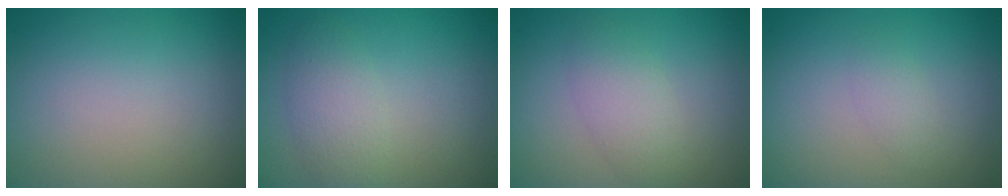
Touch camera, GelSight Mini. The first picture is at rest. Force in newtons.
{"total": 2.8, "press": 2.8, "slide": 0.1}
{"total": 2.6, "press": 2.6, "slide": 0.1}
{"total": 1.1, "press": 1.1, "slide": 0.0}